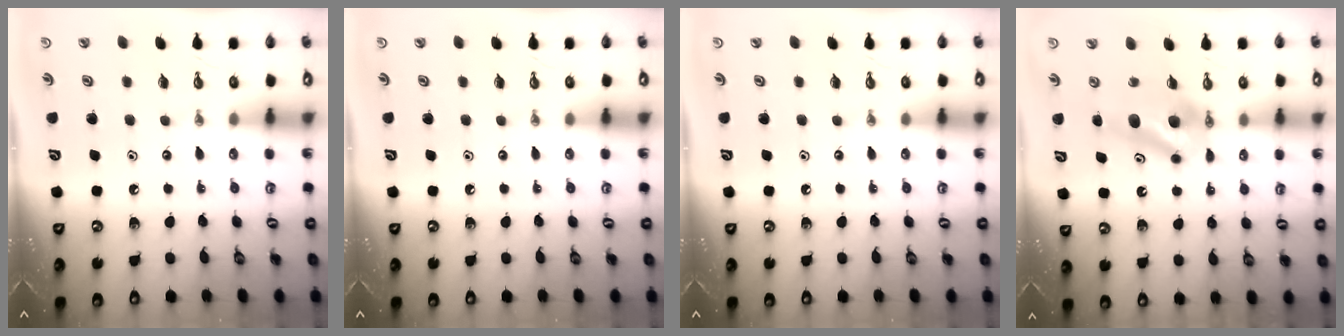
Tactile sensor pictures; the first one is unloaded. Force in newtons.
{"total": 0.0}
{"total": 0.0}
{"total": 8.3, "press": 5.9, "slide": 5.8}